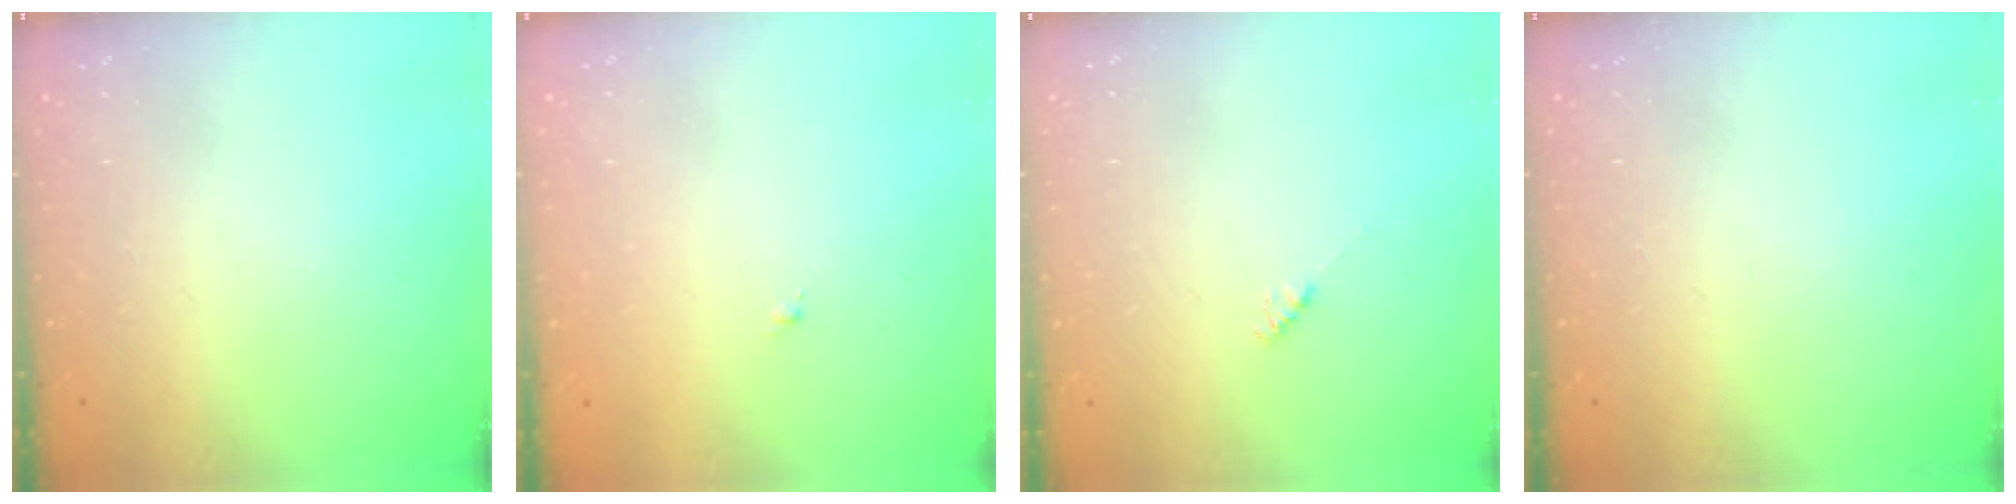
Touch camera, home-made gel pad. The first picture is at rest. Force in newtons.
{"total": 0.7, "press": 0.7, "slide": 0.2}
{"total": 2.0, "press": 1.9, "slide": 0.5}
{"total": 0.0}